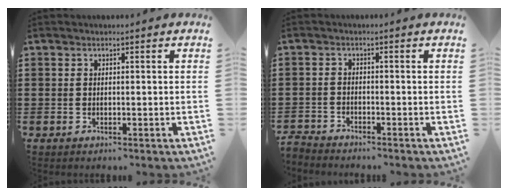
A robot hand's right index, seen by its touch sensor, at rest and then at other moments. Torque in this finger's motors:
{"motor_torque": [0.28, -0.53, 0.01, 0.00]}